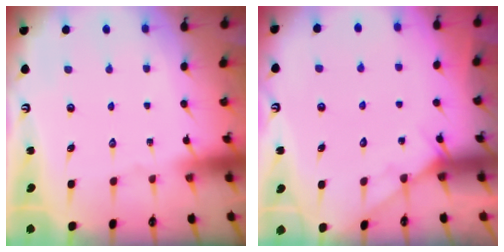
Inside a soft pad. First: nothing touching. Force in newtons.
{"total": 5.0, "press": 4.9, "slide": 0.6}